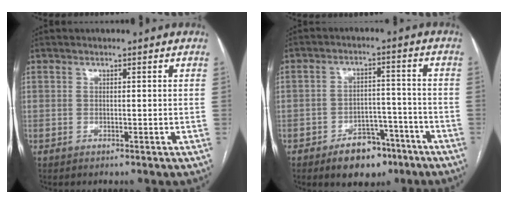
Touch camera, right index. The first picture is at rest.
{"total": 8.1, "force": [-5.3, 4.6, 4.0], "torque": [-0.050, 0.016, -0.076]}